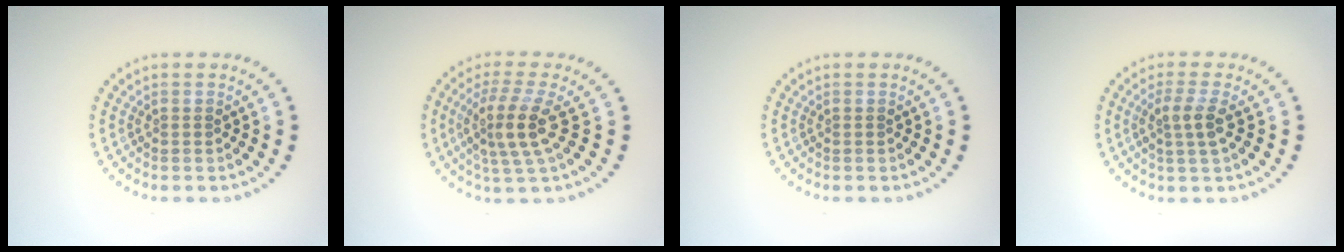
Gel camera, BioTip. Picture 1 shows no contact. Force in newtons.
{"total": 3.9, "press": 3.3, "slide": 2.0}
{"total": 0.0}
{"total": 2.4, "press": 2.2, "slide": 1.1}